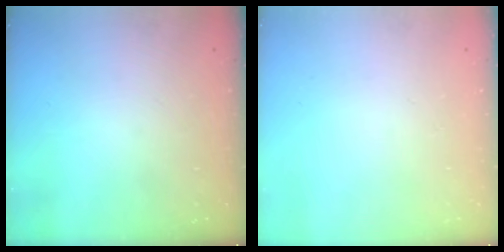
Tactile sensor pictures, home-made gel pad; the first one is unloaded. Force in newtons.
{"total": 0.0}